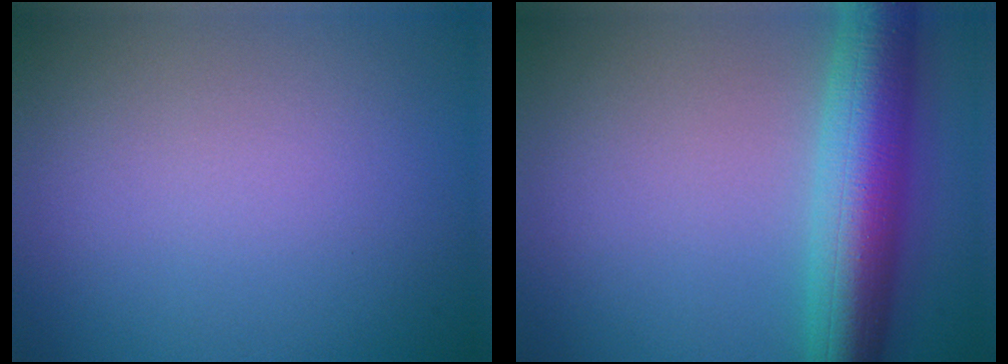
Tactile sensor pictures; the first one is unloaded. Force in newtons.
{"total": 8.4, "press": 8.4, "slide": 0.2}